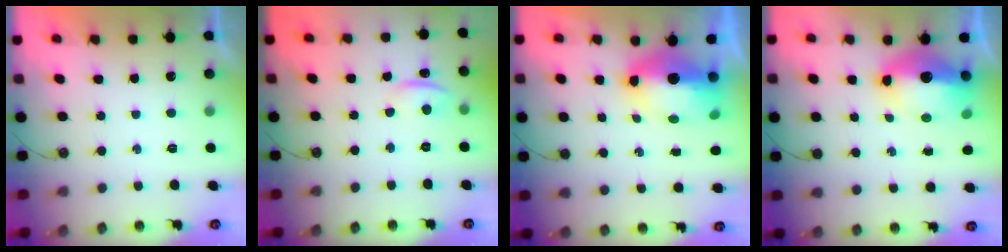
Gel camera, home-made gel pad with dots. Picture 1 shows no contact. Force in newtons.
{"total": 2.2, "press": 1.7, "slide": 1.5}
{"total": 10.6, "press": 10.5, "slide": 1.8}
{"total": 14.5, "press": 13.9, "slide": 4.0}